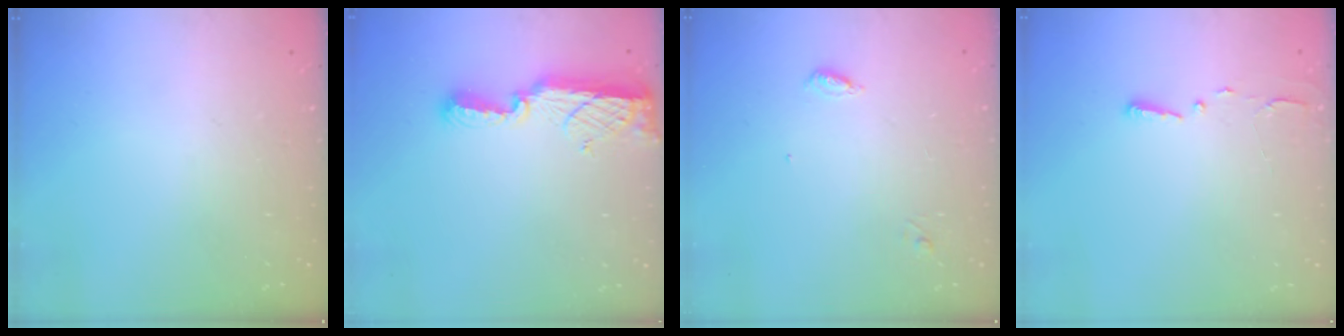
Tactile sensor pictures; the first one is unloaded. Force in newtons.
{"total": 11.5, "press": 10.3, "slide": 5.0}
{"total": 3.6, "press": 3.6, "slide": 0.3}
{"total": 2.7, "press": 2.7, "slide": 0.4}